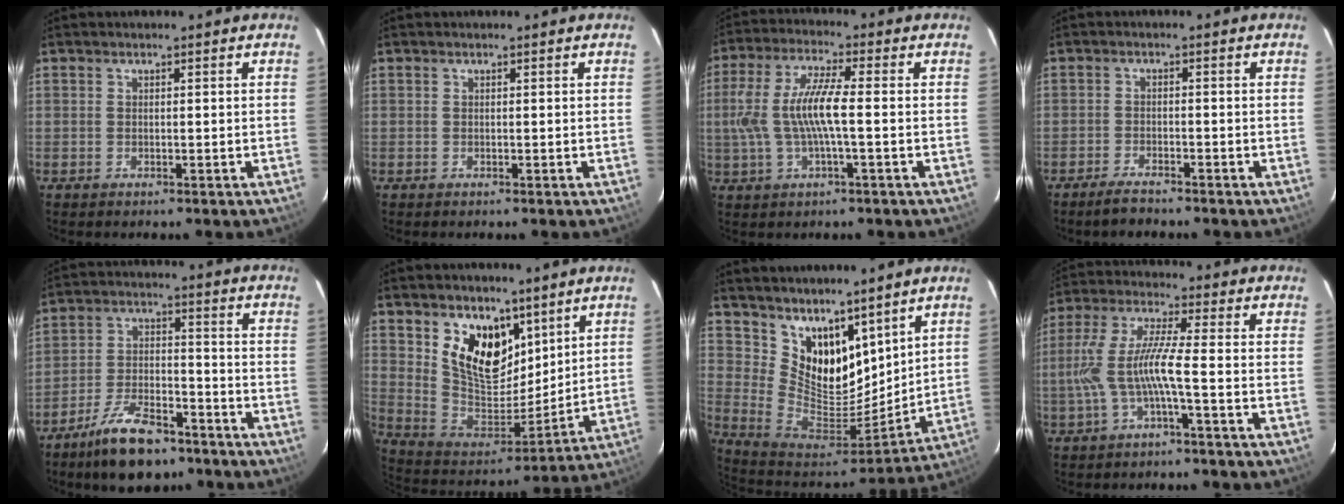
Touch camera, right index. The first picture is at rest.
{"total": 0.0}
{"total": 10.6, "force": [-0.8, 1.9, 10.4], "torque": [-0.212, 0.003, -0.011]}
{"total": 3.4, "force": [-3.0, 0.7, 1.3], "torque": [-0.045, -0.003, -0.058]}
{"total": 12.7, "force": [-9.6, 4.9, 6.7], "torque": [-0.137, 0.003, -0.163]}
{"total": 15.2, "force": [8.6, 9.1, 8.6], "torque": [-0.169, -0.014, 0.168]}
{"total": 15.3, "force": [10.8, 8.5, 6.7], "torque": [-0.142, -0.004, 0.217]}
{"total": 8.7, "force": [-2.6, 0.0, 8.4], "torque": [-0.185, 0.002, -0.043]}